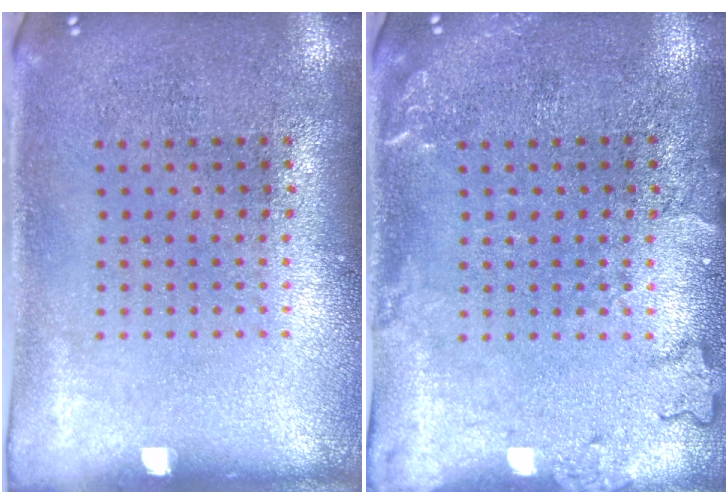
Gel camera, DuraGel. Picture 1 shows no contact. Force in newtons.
{"total": 1.9, "press": 1.9, "slide": 0.3}